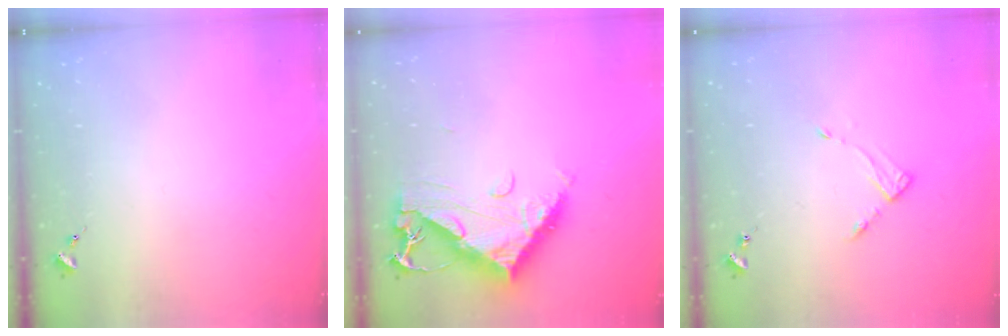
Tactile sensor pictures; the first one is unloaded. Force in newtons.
{"total": 11.6, "press": 11.6, "slide": 1.1}
{"total": 3.5, "press": 3.5, "slide": 0.4}